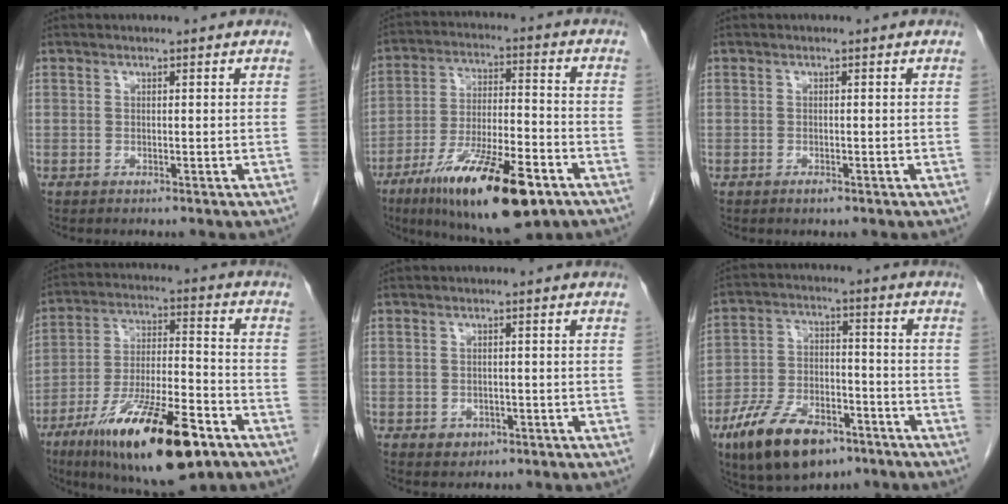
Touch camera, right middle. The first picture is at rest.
{"total": 18.5, "force": [-10.6, 4.1, 14.6], "torque": [-0.245, -0.027, -0.176]}
{"total": 0.7, "force": [-0.5, 0.3, 0.4], "torque": [-0.009, 0.000, -0.006]}
{"total": 20.6, "force": [-11.8, 4.6, 16.2], "torque": [-0.273, -0.027, -0.198]}
{"total": 1.9, "force": [-0.9, 1.6, 0.7], "torque": [-0.009, 0.004, -0.005]}
{"total": 13.8, "force": [-8.7, 6.2, 8.8], "torque": [-0.165, -0.004, -0.148]}